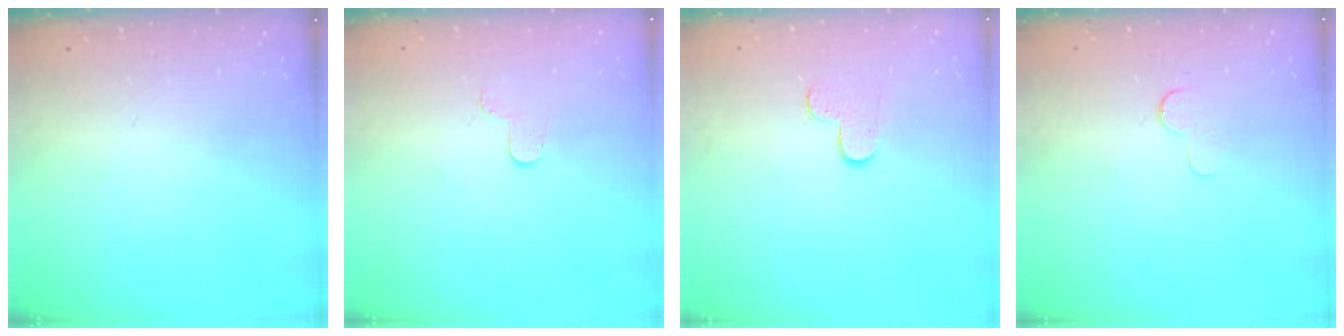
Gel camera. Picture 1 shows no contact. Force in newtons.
{"total": 4.0, "press": 3.9, "slide": 0.3}
{"total": 5.5, "press": 5.4, "slide": 0.6}
{"total": 3.7, "press": 3.7, "slide": 0.4}